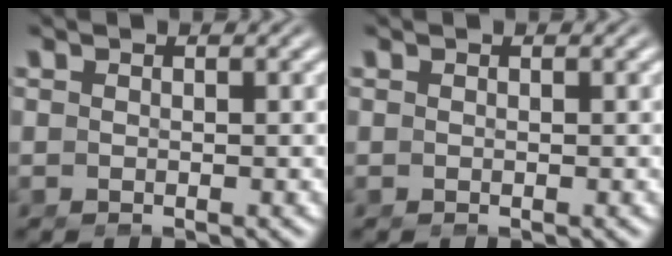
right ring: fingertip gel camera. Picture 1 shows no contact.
{"total": 0.0}